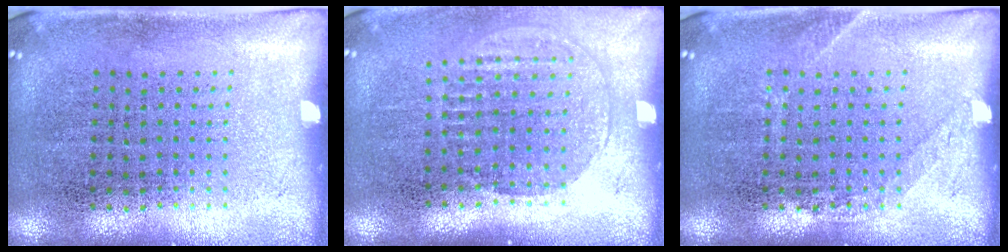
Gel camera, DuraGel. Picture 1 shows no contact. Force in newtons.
{"total": 1.4, "press": 1.2, "slide": 0.7}
{"total": 1.1, "press": 1.1, "slide": 0.2}